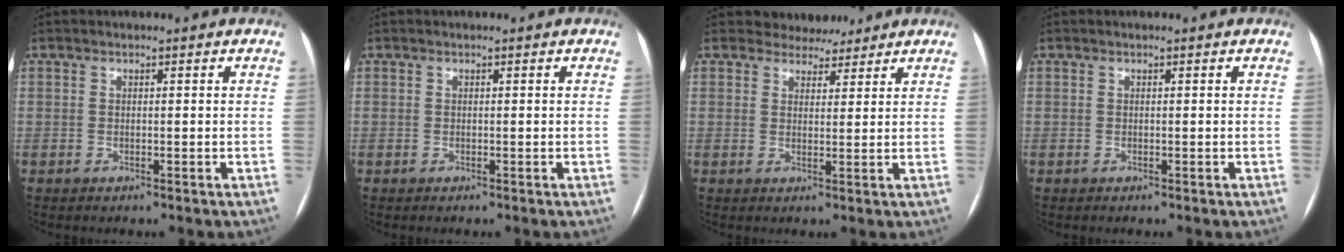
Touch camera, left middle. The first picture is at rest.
{"total": 0.0}
{"total": 4.5, "force": [4.0, 2.0, 0.3], "torque": [0.003, 0.003, 0.053]}
{"total": 0.0}